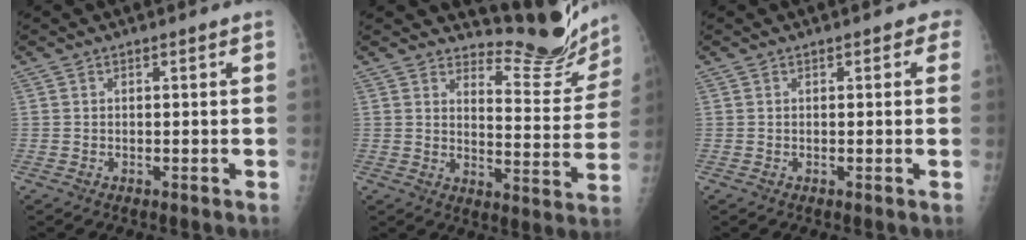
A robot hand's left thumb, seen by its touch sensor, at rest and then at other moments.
{"total": 13.4, "force": [13.1, 2.6, 1.3], "torque": [0.014, -0.143, 0.157]}
{"total": 1.6, "force": [0.8, 1.0, 0.9], "torque": [0.008, 0.002, 0.003]}